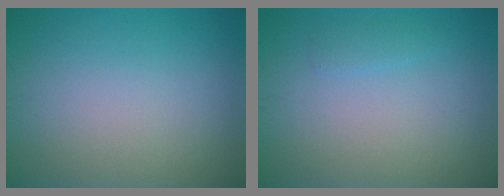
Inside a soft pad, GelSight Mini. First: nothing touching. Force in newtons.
{"total": 0.8, "press": 0.8, "slide": 0.0}